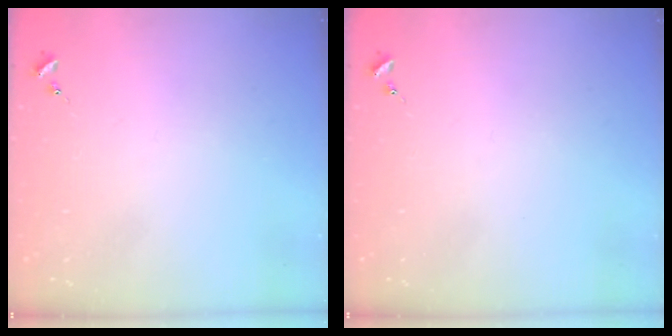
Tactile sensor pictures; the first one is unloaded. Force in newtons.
{"total": 0.0}